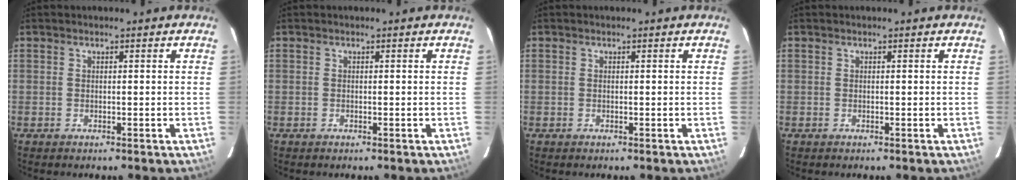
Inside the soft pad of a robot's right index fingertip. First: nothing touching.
{"total": 0.0}
{"total": 0.0}
{"total": 0.0}